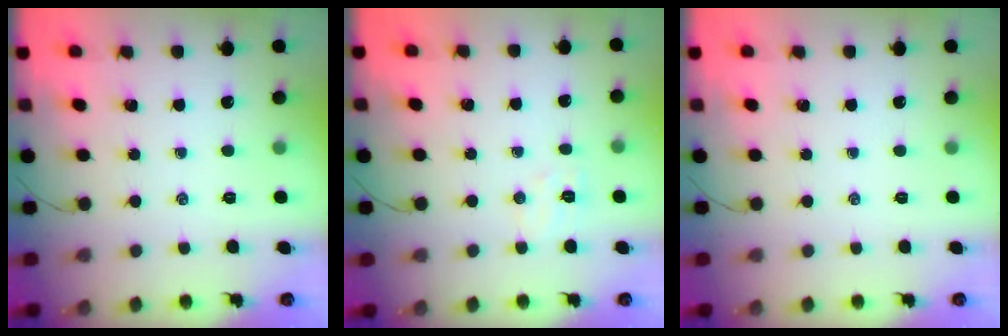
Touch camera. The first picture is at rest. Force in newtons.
{"total": 5.4, "press": 5.3, "slide": 1.2}
{"total": 0.0}